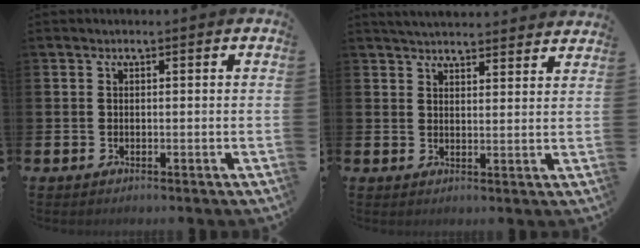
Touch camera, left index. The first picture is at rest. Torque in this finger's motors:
{"motor_torque": [1.01, -1.13, 0.46, 0.08]}